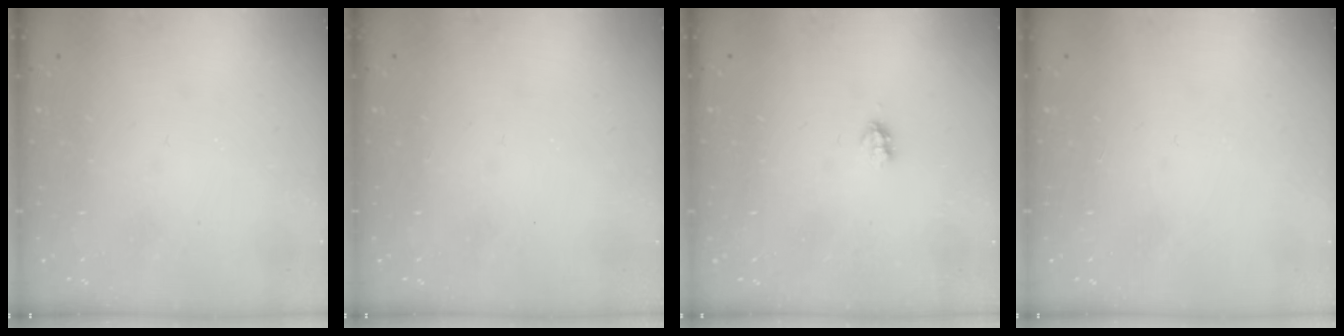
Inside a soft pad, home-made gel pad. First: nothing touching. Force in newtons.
{"total": 0.0}
{"total": 1.7, "press": 1.7, "slide": 0.3}
{"total": 0.0}